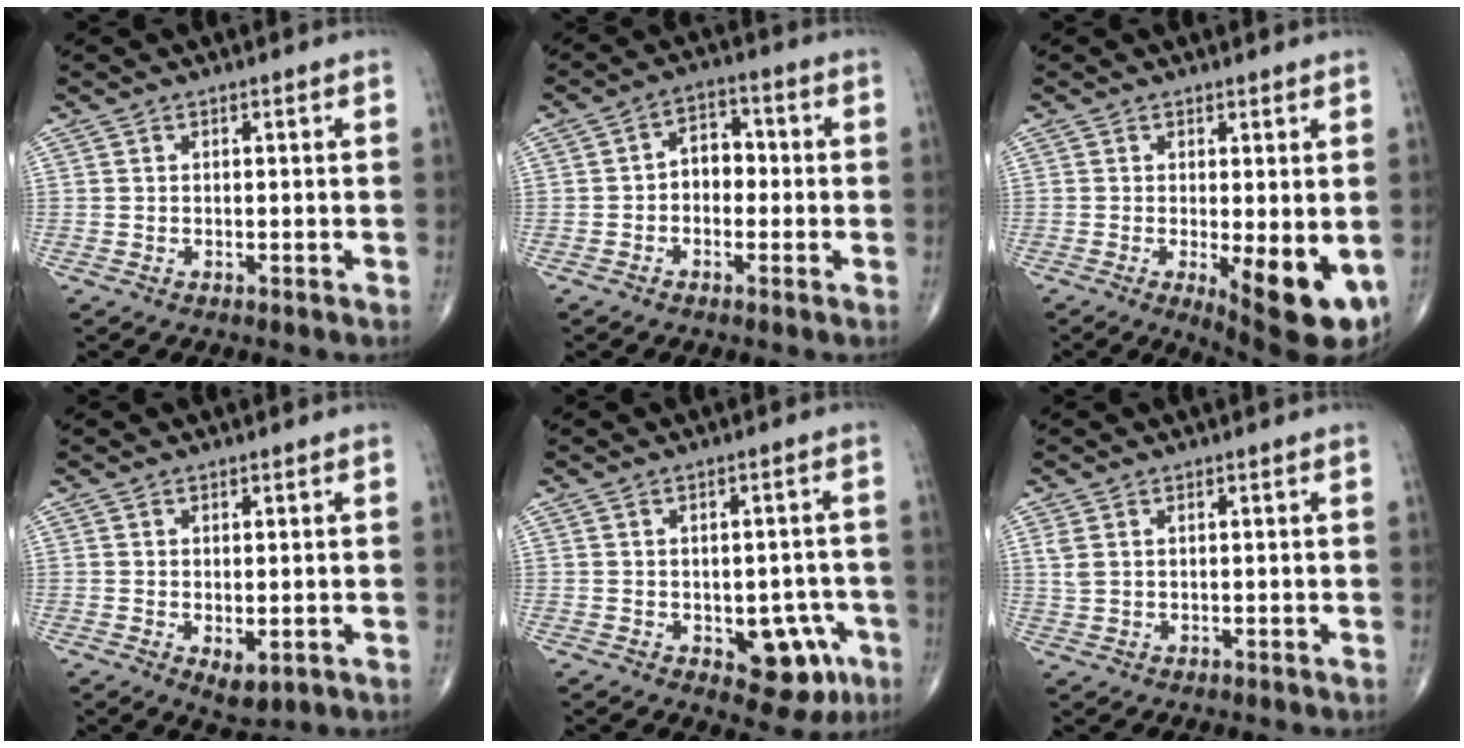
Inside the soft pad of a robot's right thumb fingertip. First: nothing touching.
{"total": 5.5, "force": [-0.6, 4.0, 3.7], "torque": [-0.034, 0.023, -0.022]}
{"total": 11.1, "force": [-2.8, 3.5, 10.1], "torque": [-0.127, -0.022, -0.029]}
{"total": 3.4, "force": [-0.7, 1.7, 2.9], "torque": [-0.037, -0.010, -0.001]}
{"total": 9.3, "force": [-3.3, 5.4, 6.9], "torque": [-0.042, 0.014, -0.032]}
{"total": 2.4, "force": [1.0, 1.4, 1.7], "torque": [-0.046, 0.007, 0.027]}